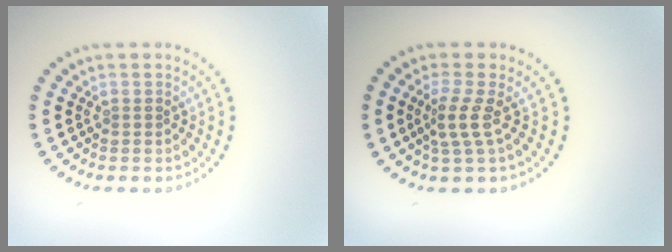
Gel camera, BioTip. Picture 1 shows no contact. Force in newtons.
{"total": 2.3, "press": 1.6, "slide": 1.7}